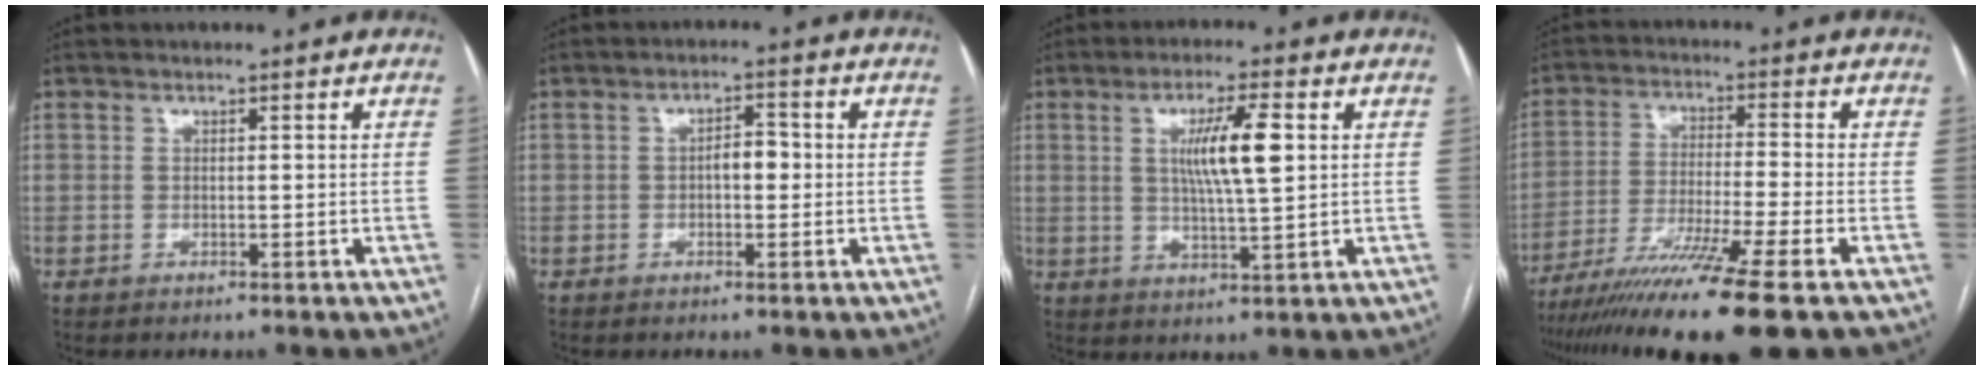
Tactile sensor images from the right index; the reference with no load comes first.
{"total": 2.8, "force": [-0.2, 1.2, 2.5], "torque": [-0.036, 0.009, -0.004]}
{"total": 8.0, "force": [1.8, 0.5, 7.8], "torque": [-0.143, -0.001, 0.033]}
{"total": 15.2, "force": [-11.1, -1.9, 10.2], "torque": [-0.181, -0.045, -0.186]}